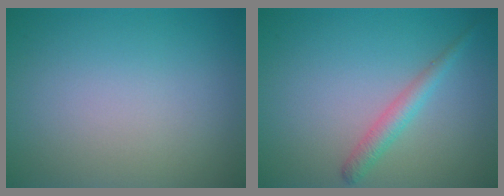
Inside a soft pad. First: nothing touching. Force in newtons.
{"total": 2.0, "press": 2.0, "slide": 0.1}